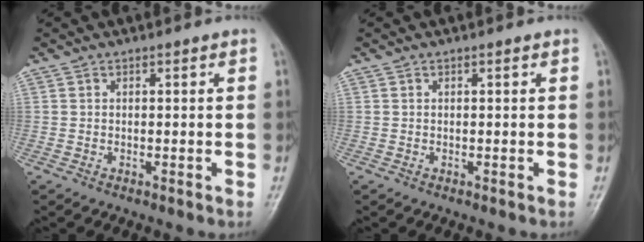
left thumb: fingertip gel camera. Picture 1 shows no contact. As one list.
[{"total": 0.0}]